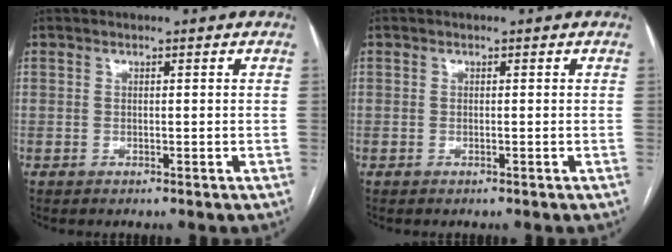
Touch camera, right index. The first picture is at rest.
{"total": 0.0}